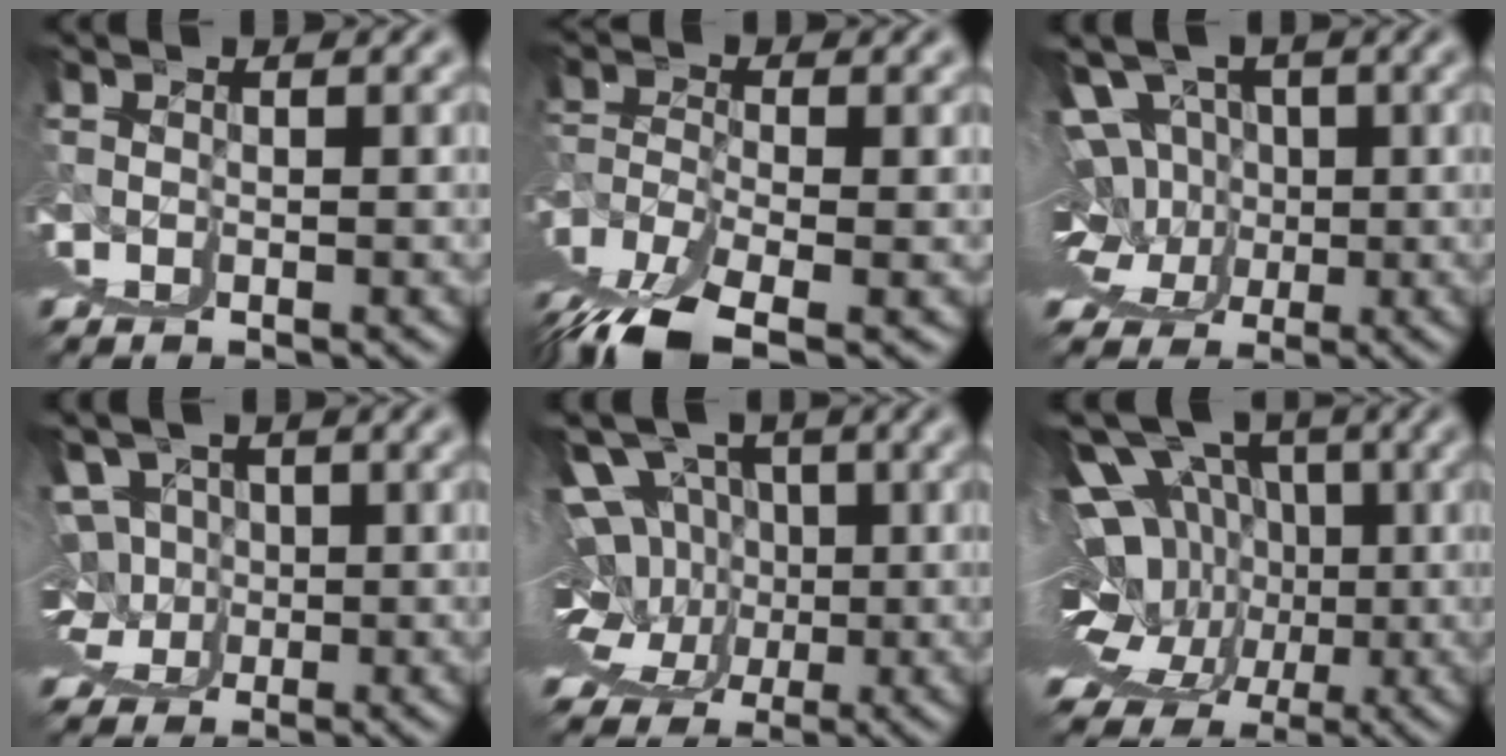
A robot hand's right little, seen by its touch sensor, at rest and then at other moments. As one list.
[{"total": 4.1, "force": [1.2, -2.3, 3.2], "torque": [-0.051, 0.004, 0.038]}, {"total": 6.1, "force": [1.7, 3.9, 4.3], "torque": [-0.058, -0.026, 0.045]}, {"total": 2.7, "force": [2.1, 0.6, 1.6], "torque": [-0.016, -0.019, 0.052]}, {"total": 9.2, "force": [3.2, 5.1, 6.9], "torque": [-0.089, -0.012, 0.062]}, {"total": 13.9, "force": [4.1, 7.4, 11.1], "torque": [-0.144, -0.007, 0.077]}]